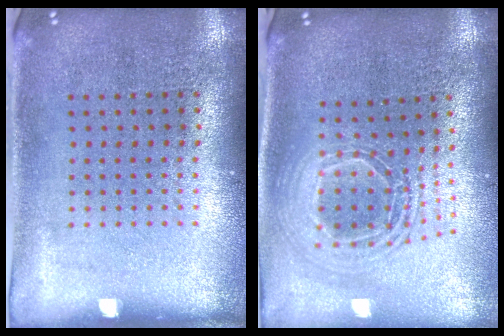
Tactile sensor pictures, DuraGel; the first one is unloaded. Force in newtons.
{"total": 2.0, "press": 1.7, "slide": 1.2}